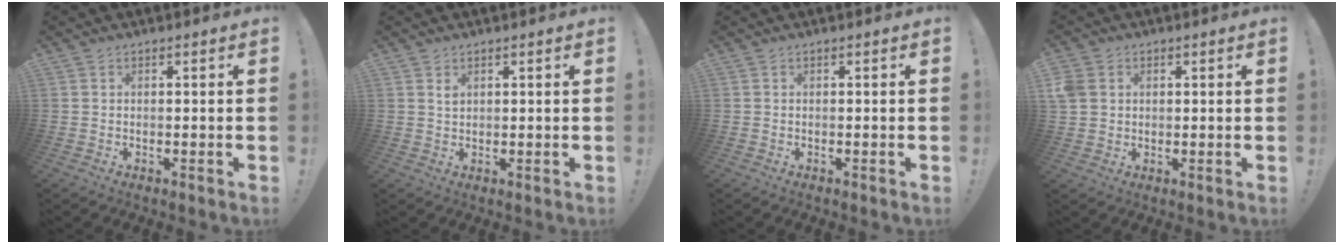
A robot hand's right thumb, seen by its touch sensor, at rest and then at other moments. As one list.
[{"total": 1.5, "force": [0.9, 1.0, 0.7], "torque": [-0.007, -0.004, 0.017]}, {"total": 0.0}, {"total": 5.4, "force": [1.7, 4.6, 2.2], "torque": [-0.046, 0.003, 0.036]}]